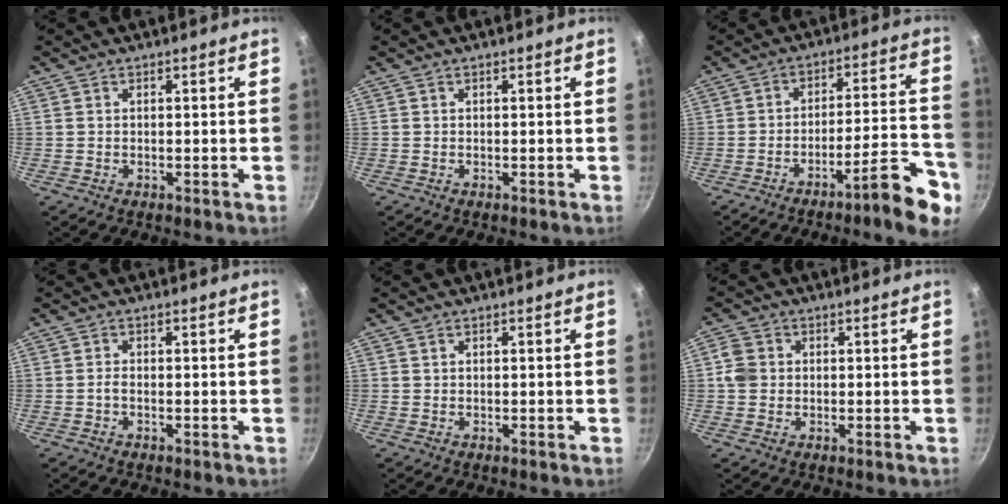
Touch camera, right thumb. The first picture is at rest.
{"total": 0.0}
{"total": 13.1, "force": [-7.5, 2.8, 10.4], "torque": [-0.127, 0.058, -0.104]}
{"total": 1.0, "force": [-0.5, 0.4, 0.7], "torque": [-0.018, 0.006, -0.012]}
{"total": 0.0}
{"total": 4.0, "force": [0.1, 3.5, 2.0], "torque": [-0.030, 0.007, -0.006]}